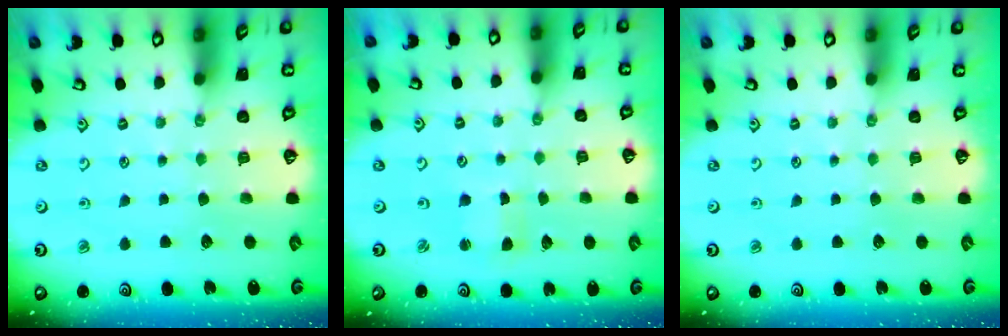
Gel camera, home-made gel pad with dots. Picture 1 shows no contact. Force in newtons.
{"total": 1.5, "press": 1.5, "slide": 0.2}
{"total": 0.0}